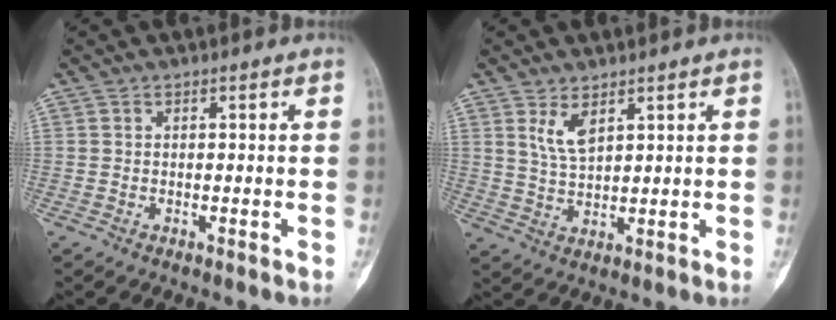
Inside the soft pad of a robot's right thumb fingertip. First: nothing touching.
{"total": 4.7, "force": [2.6, 2.0, 3.3], "torque": [-0.061, -0.018, 0.058]}